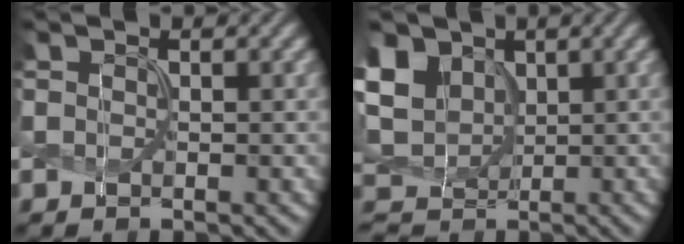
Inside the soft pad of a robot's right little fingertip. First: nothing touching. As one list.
[{"total": 7.7, "force": [2.0, 6.2, 4.1], "torque": [-0.121, 0.025, 0.033]}]